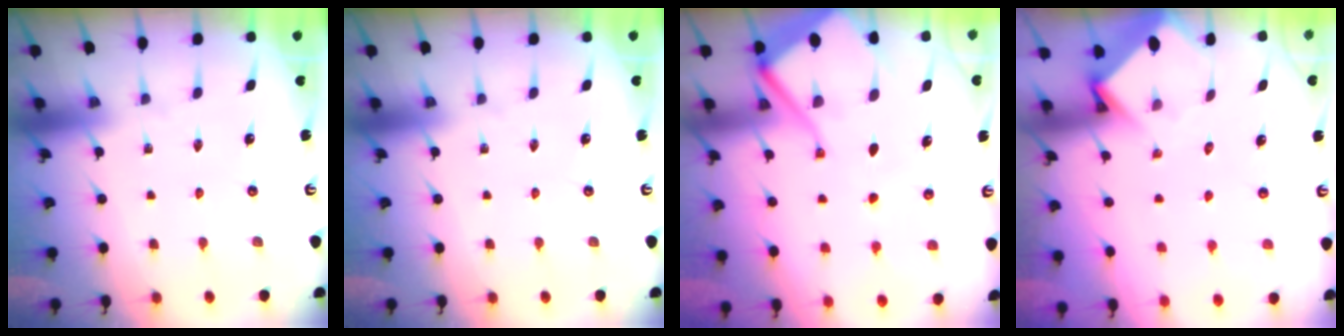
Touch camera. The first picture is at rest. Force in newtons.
{"total": 0.0}
{"total": 12.3, "press": 12.3, "slide": 1.3}
{"total": 3.7, "press": 3.7, "slide": 0.3}